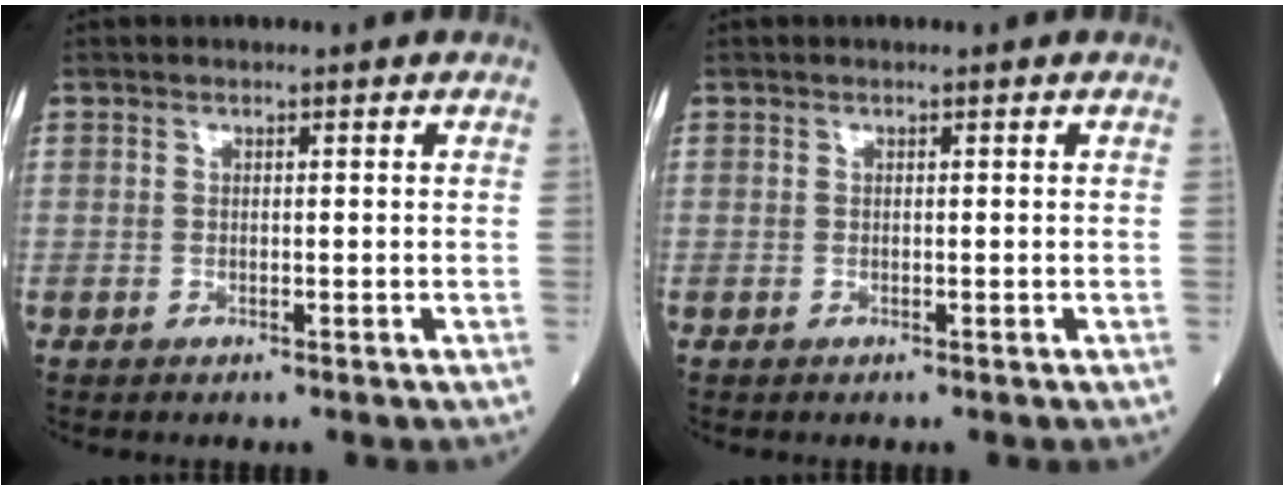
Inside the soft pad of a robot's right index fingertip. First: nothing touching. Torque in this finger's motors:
{"motor_torque": [0.00, 0.00, 0.00, 0.00]}